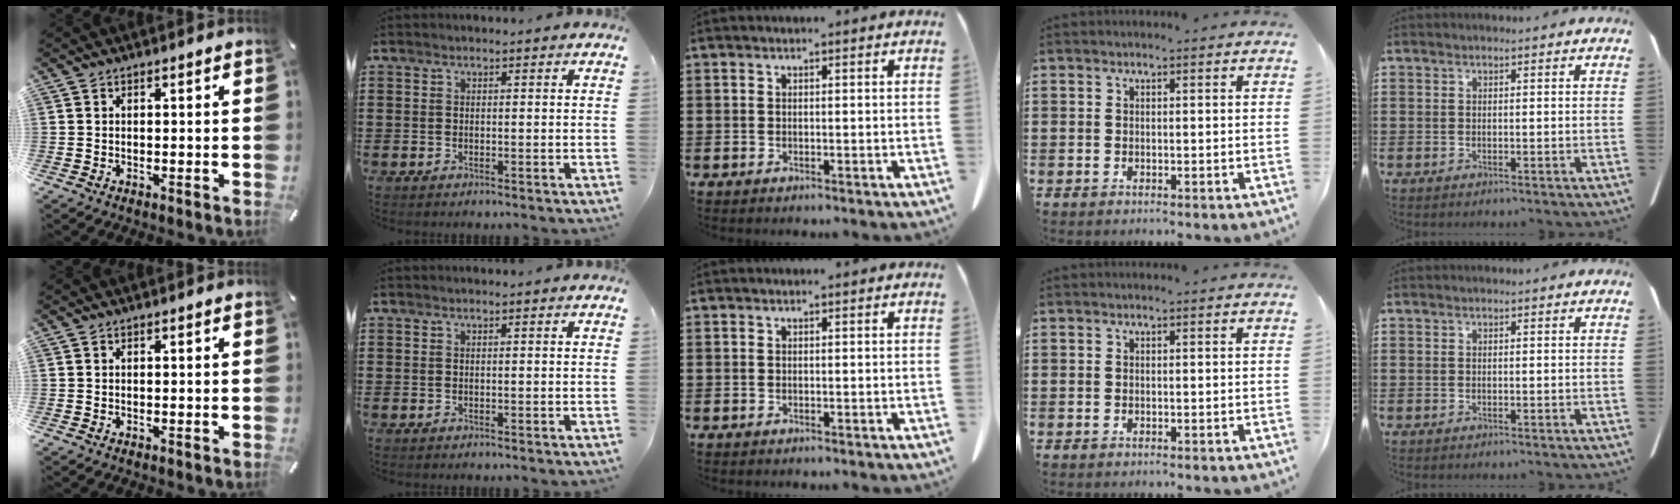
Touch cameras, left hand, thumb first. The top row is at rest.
{}